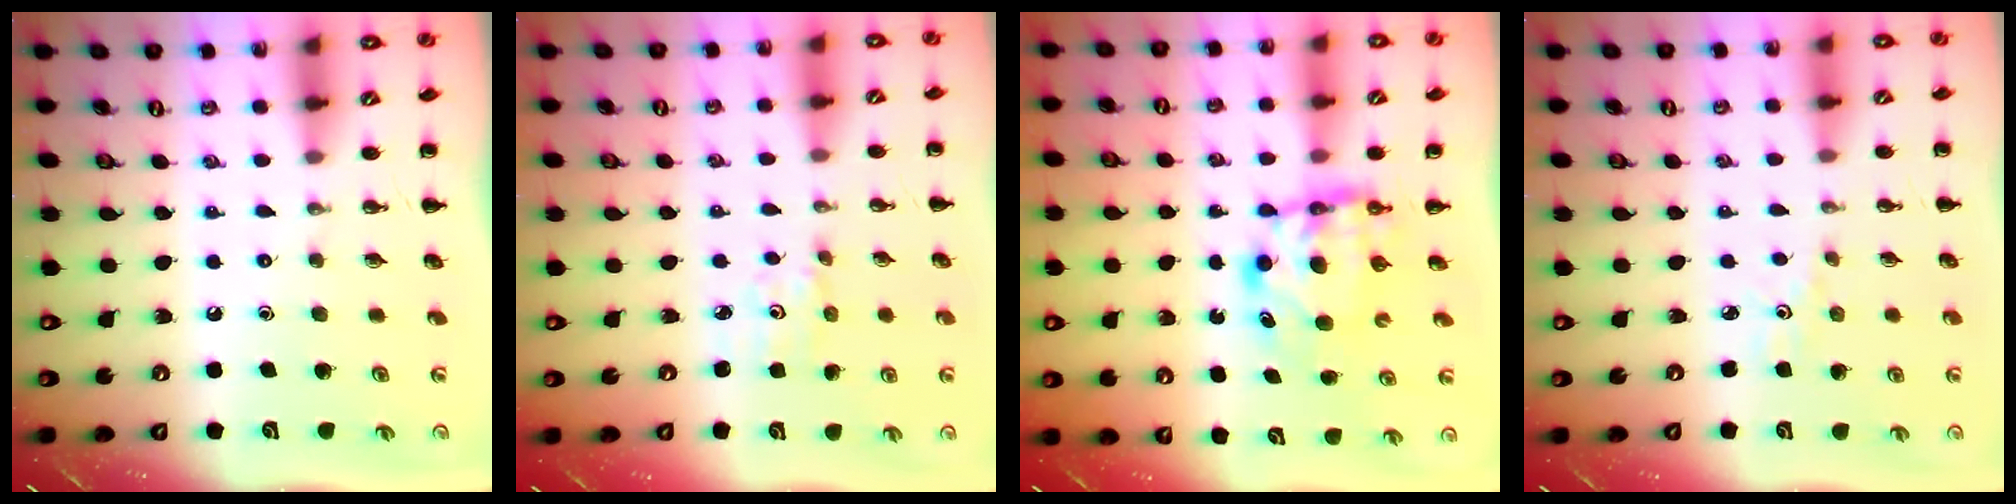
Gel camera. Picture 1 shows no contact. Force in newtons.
{"total": 1.6, "press": 1.5, "slide": 0.3}
{"total": 5.9, "press": 5.9, "slide": 0.6}
{"total": 2.0, "press": 1.9, "slide": 0.7}